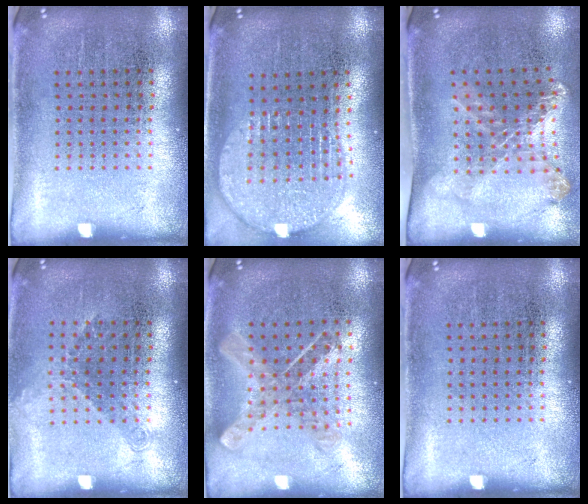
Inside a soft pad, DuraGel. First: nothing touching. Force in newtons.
{"total": 1.9, "press": 1.6, "slide": 1.1}
{"total": 1.7, "press": 1.3, "slide": 1.1}
{"total": 1.2, "press": 0.9, "slide": 0.8}
{"total": 0.9, "press": 0.8, "slide": 0.2}
{"total": 0.0}